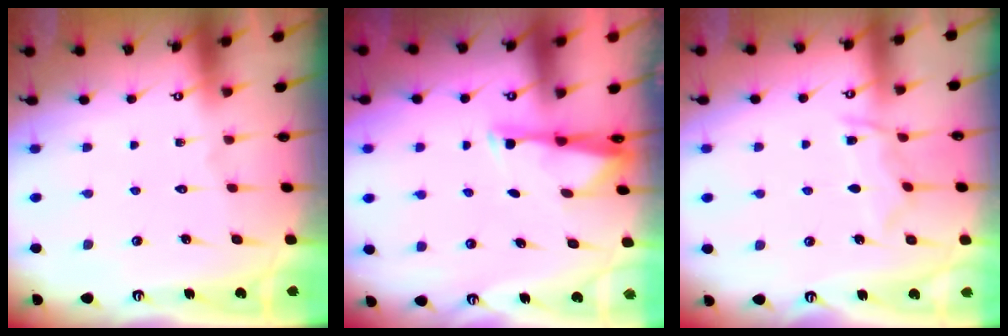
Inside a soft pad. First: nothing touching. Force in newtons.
{"total": 2.9, "press": 2.9, "slide": 0.6}
{"total": 7.5, "press": 7.4, "slide": 0.9}